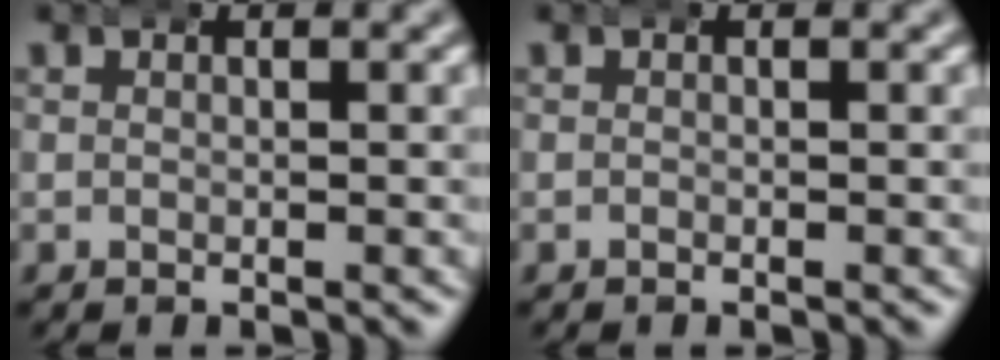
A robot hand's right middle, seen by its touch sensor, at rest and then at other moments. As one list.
[{"total": 0.0}]